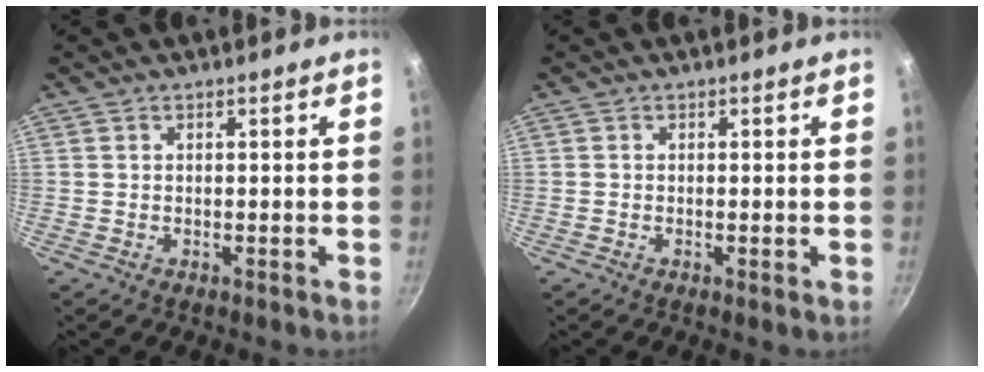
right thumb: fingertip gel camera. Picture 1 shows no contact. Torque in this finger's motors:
{"motor_torque": [-0.61, -0.20, -0.21, -0.30, 0.06]}